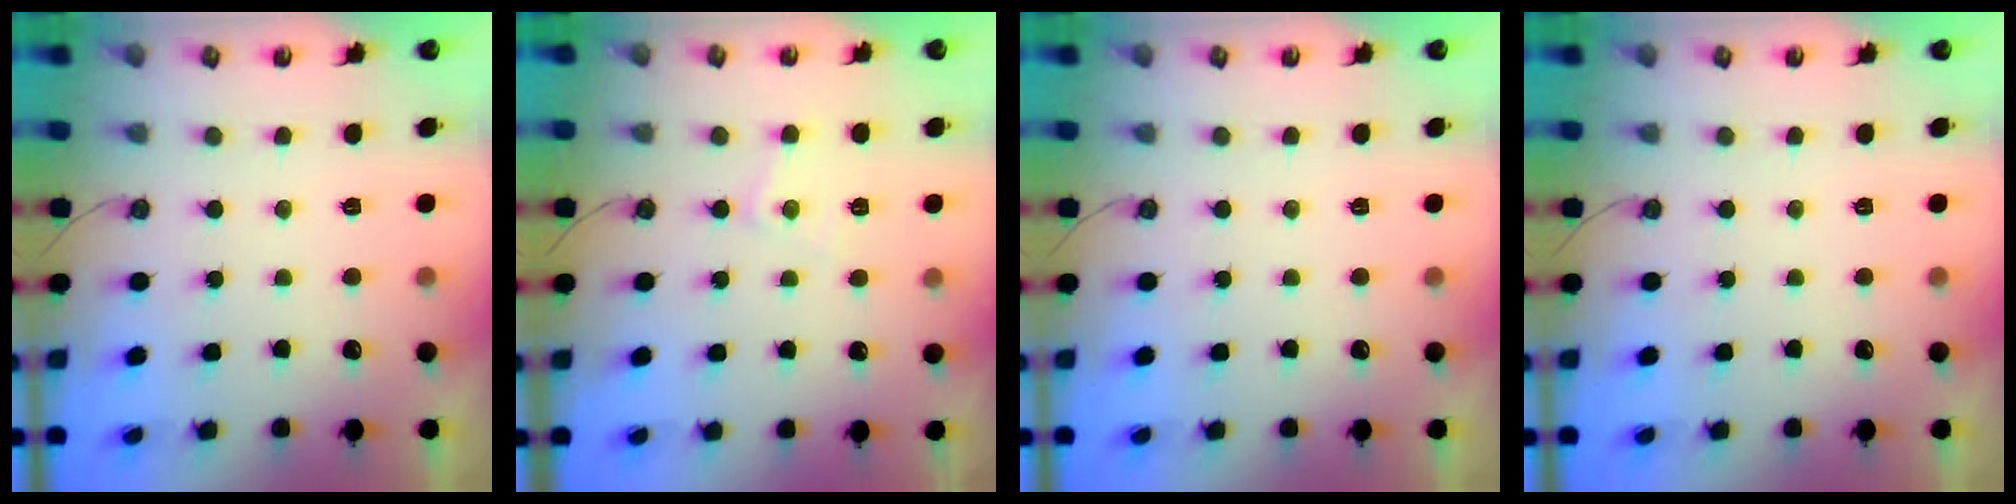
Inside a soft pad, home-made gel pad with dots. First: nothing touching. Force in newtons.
{"total": 5.7, "press": 5.7, "slide": 0.3}
{"total": 0.0}
{"total": 0.0}